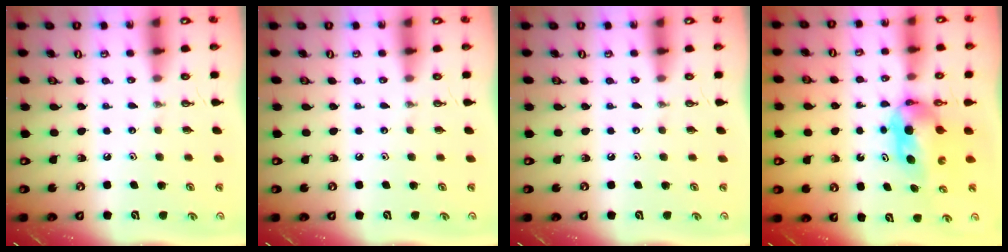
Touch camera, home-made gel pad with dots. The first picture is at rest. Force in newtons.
{"total": 0.0}
{"total": 0.0}
{"total": 5.6, "press": 5.0, "slide": 2.4}